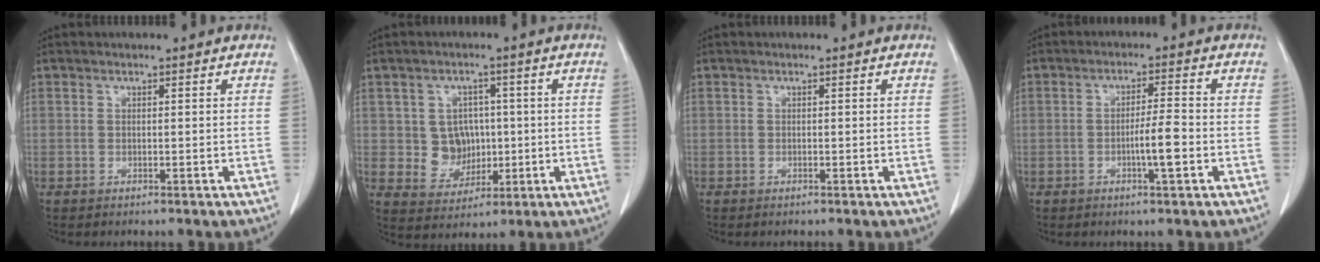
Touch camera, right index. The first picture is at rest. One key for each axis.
{"total": 6.0, "fx": 0.4, "fy": 5.5, "fz": 2.4, "tx": -0.037, "ty": 0.010, "tz": 0.017}
{"total": 0.0}
{"total": 4.8, "fx": -1.5, "fy": 0.1, "fz": 4.6, "tx": -0.078, "ty": -0.003, "tz": -0.025}